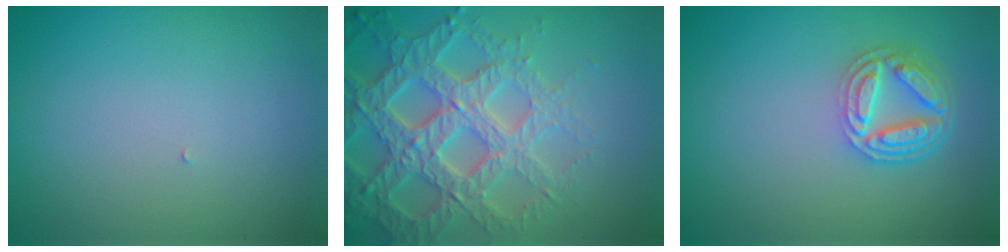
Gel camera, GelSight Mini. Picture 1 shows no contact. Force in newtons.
{"total": 7.0, "press": 6.8, "slide": 1.7}
{"total": 4.5, "press": 3.4, "slide": 2.9}